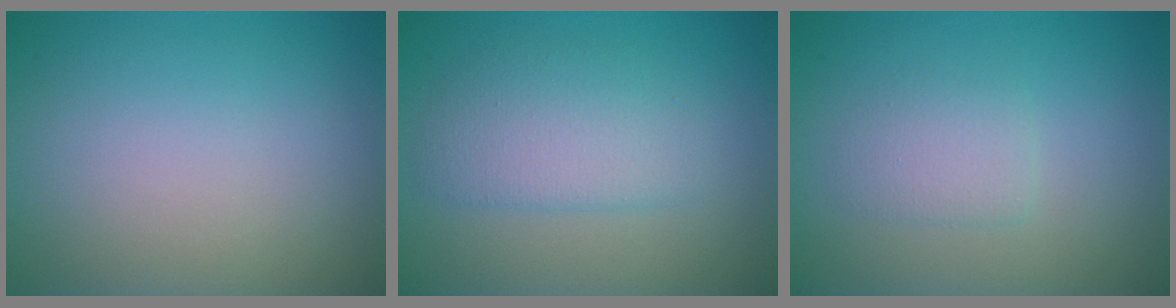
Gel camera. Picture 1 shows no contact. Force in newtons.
{"total": 3.6, "press": 3.6, "slide": 0.1}
{"total": 1.7, "press": 1.7, "slide": 0.3}